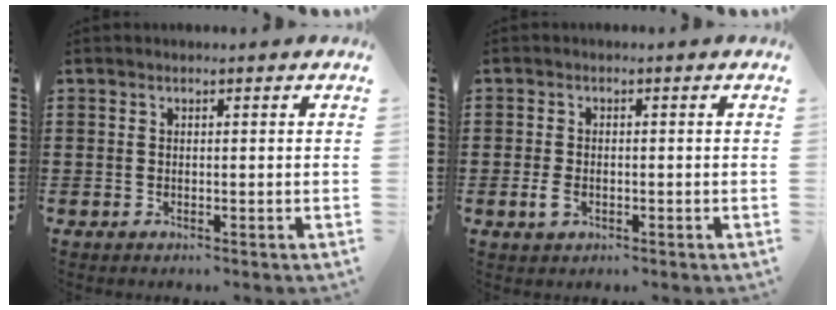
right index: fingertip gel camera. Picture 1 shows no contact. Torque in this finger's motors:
{"motor_torque": [1.55, 0.59, 0.01, -0.02]}